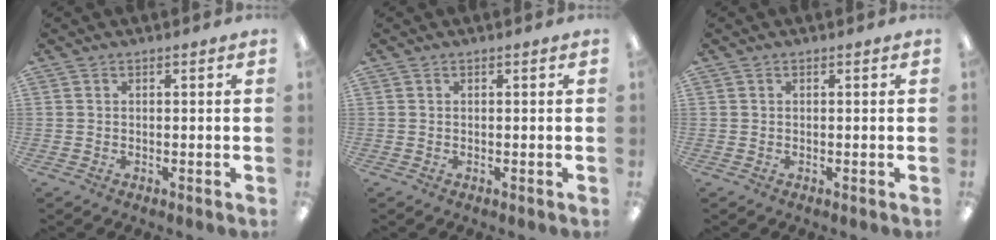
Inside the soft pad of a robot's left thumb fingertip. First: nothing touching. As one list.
[{"total": 0.0}, {"total": 0.0}]